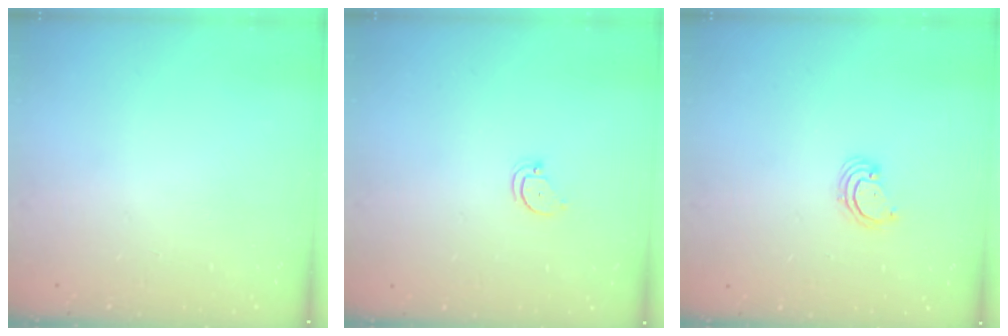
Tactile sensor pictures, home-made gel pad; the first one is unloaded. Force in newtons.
{"total": 2.6, "press": 2.6, "slide": 0.0}
{"total": 2.4, "press": 2.4, "slide": 0.2}